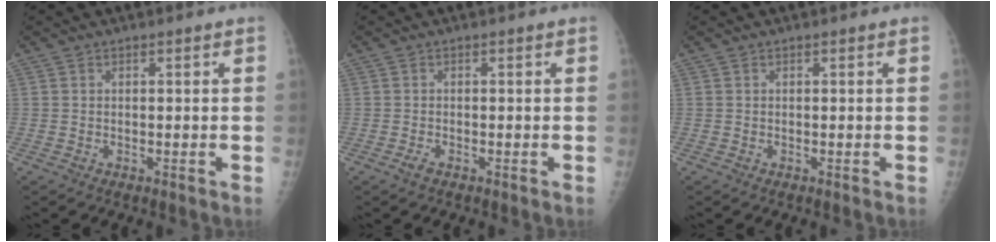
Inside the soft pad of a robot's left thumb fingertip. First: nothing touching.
{"total": 1.0, "force": [-0.8, 0.4, 0.6], "torque": [-0.014, -0.003, -0.016]}
{"total": 0.0}